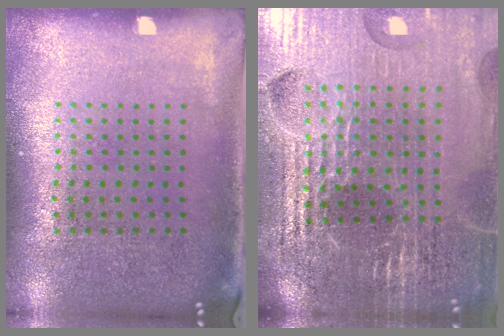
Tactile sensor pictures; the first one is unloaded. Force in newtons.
{"total": 5.3, "press": 4.8, "slide": 2.1}